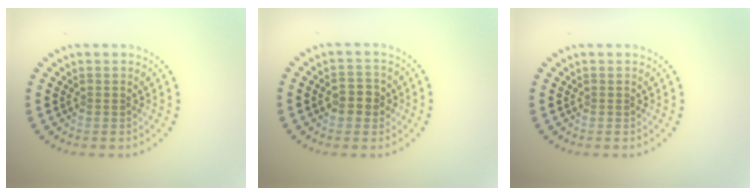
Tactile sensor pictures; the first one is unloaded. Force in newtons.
{"total": 2.7, "press": 2.6, "slide": 0.5}
{"total": 0.0}